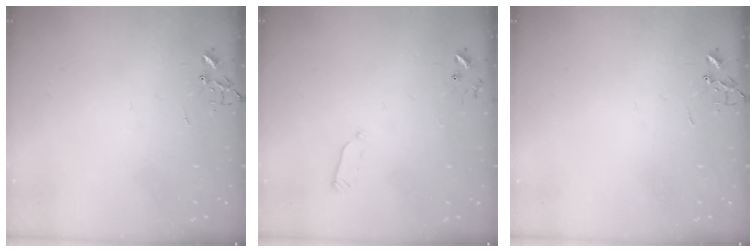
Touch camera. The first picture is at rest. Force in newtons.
{"total": 4.0, "press": 3.9, "slide": 1.0}
{"total": 0.0}